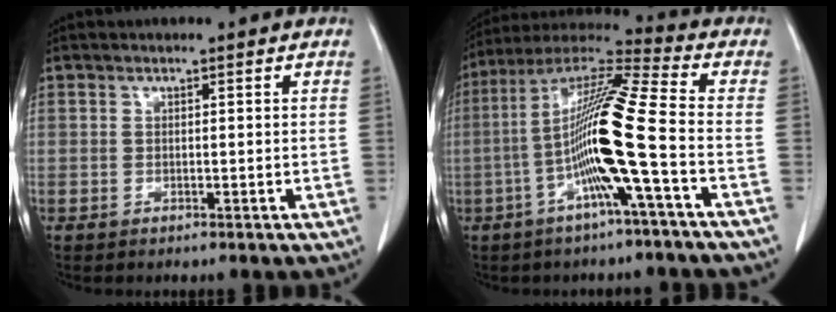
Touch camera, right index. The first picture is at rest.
{"total": 14.8, "force": [-3.5, -1.1, 14.4], "torque": [-0.271, 0.009, -0.079]}